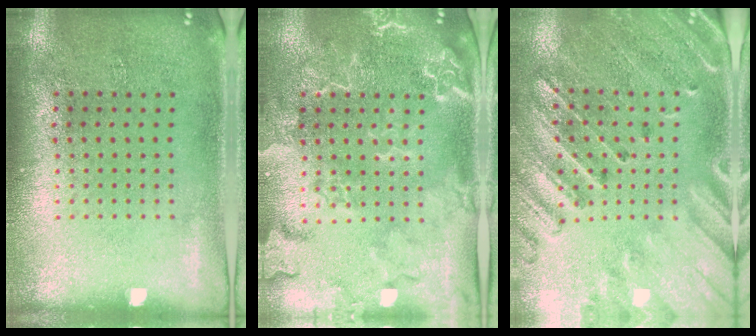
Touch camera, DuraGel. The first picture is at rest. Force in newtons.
{"total": 2.6, "press": 2.4, "slide": 0.9}
{"total": 2.6, "press": 2.4, "slide": 0.9}